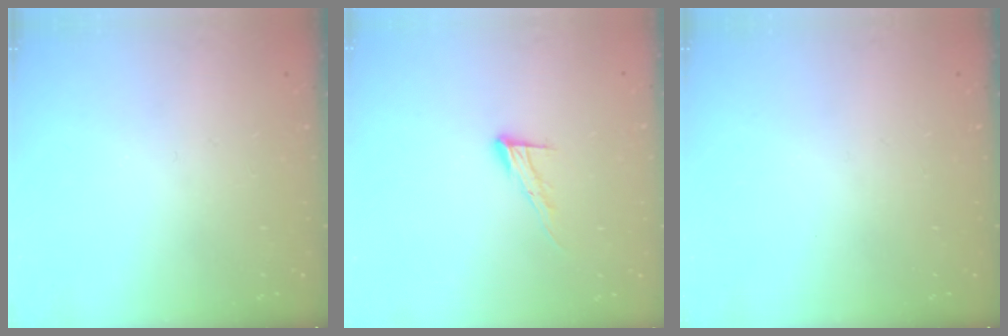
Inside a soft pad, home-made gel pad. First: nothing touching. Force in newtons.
{"total": 9.1, "press": 9.1, "slide": 0.6}
{"total": 0.0}